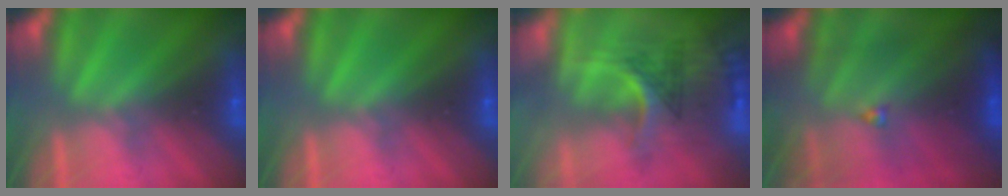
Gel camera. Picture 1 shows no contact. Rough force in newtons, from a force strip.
{"total": 0.0}
{"total": 2.9}
{"total": 10.6}